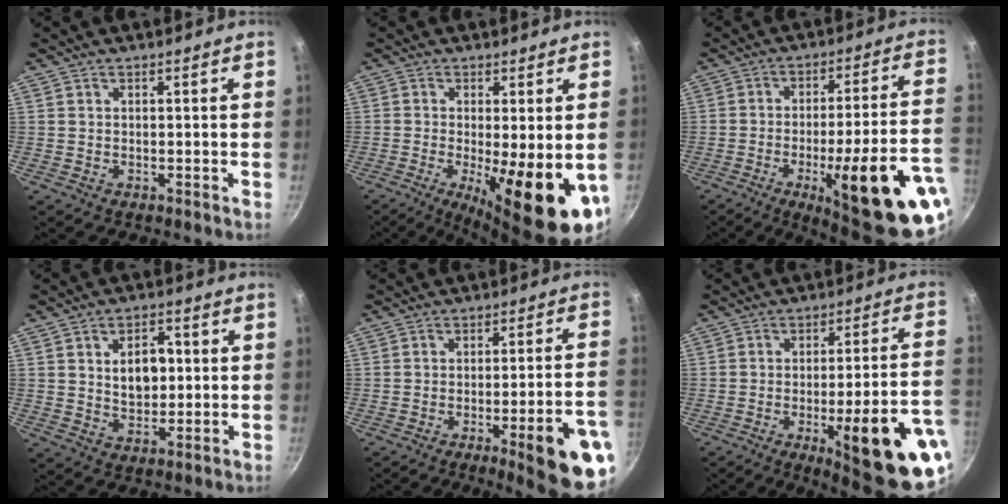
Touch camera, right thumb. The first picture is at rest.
{"total": 16.7, "force": [-3.9, 4.8, 15.5], "torque": [-0.217, -0.017, -0.045]}
{"total": 25.2, "force": [-9.9, 5.2, 22.6], "torque": [-0.269, 0.029, -0.134]}
{"total": 8.4, "force": [1.2, 5.6, 6.2], "torque": [-0.072, 0.002, 0.023]}
{"total": 16.6, "force": [-7.5, 3.2, 14.5], "torque": [-0.161, 0.036, -0.094]}
{"total": 22.4, "force": [-9.2, 4.5, 19.9], "torque": [-0.229, 0.032, -0.121]}